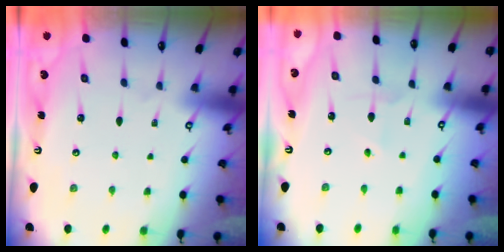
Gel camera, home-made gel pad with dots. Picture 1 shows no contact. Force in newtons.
{"total": 2.3, "press": 2.0, "slide": 1.0}